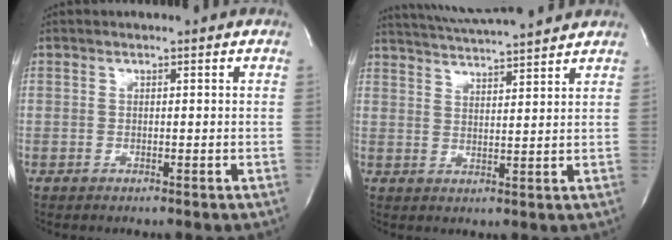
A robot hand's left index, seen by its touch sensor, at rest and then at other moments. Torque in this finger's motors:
{"motor_torque": [0.37, -0.39, 0.14, 0.07]}